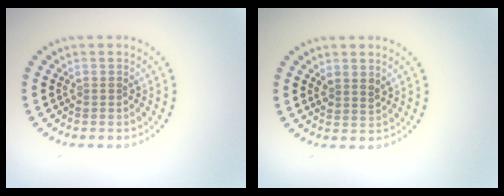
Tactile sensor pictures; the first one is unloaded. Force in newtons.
{"total": 1.4, "press": 1.2, "slide": 0.7}